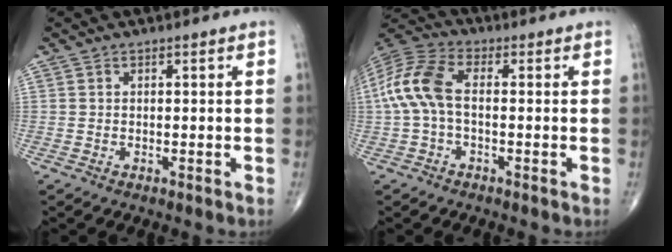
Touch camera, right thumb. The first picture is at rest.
{"total": 10.3, "force": [-0.2, 5.5, 8.7], "torque": [-0.199, 0.030, -0.011]}